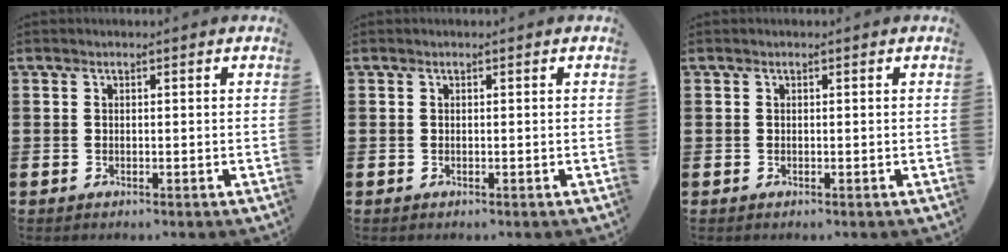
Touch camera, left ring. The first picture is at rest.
{"total": 0.0}
{"total": 0.0}